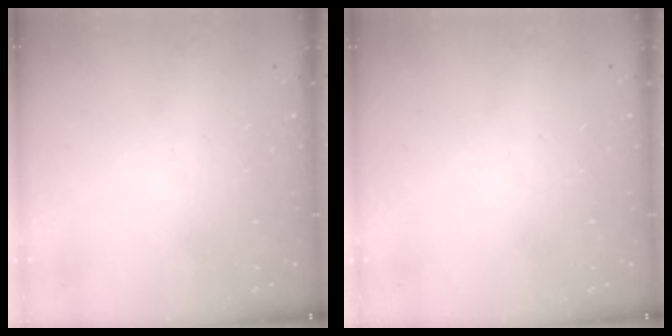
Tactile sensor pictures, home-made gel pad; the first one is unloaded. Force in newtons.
{"total": 0.0}